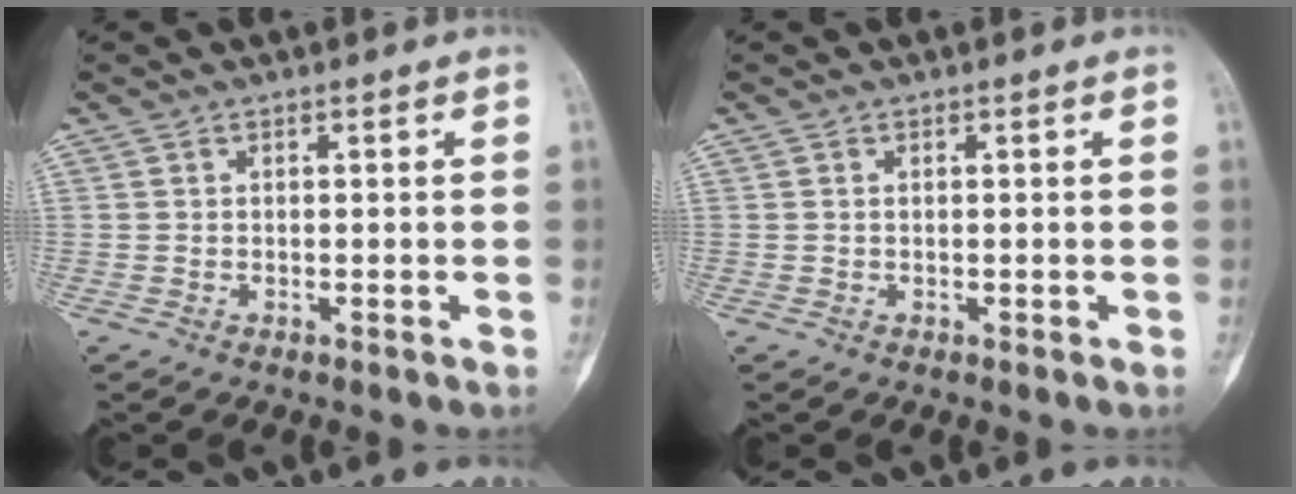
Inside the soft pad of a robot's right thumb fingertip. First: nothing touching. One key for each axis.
{"total": 0.0}